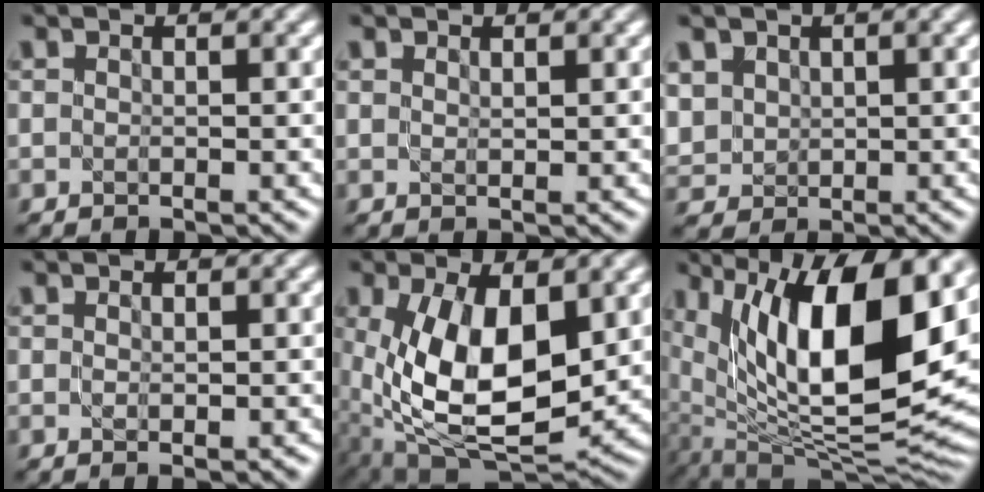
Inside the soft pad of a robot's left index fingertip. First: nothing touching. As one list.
[{"total": 0.7, "force": [0.5, 0.2, 0.3], "torque": [-0.007, -0.003, 0.012]}, {"total": 2.9, "force": [1.1, 2.5, 1.0], "torque": [-0.039, -0.001, 0.029]}, {"total": 1.2, "force": [-0.2, 0.4, 1.1], "torque": [-0.017, -0.004, 0.000]}, {"total": 12.1, "force": [0.6, 6.2, 10.4], "torque": [-0.203, -0.015, 0.017]}, {"total": 17.0, "force": [5.1, 7.2, 14.6], "torque": [-0.235, -0.002, 0.096]}]